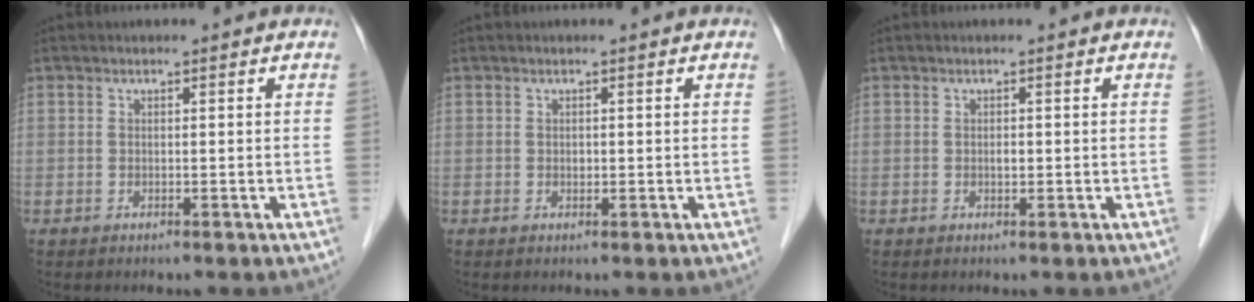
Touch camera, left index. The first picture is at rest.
{"total": 0.5, "force": [0.0, 0.4, 0.3], "torque": [-0.005, 0.002, -0.001]}
{"total": 0.6, "force": [0.0, 0.4, 0.5], "torque": [-0.010, 0.001, -0.001]}